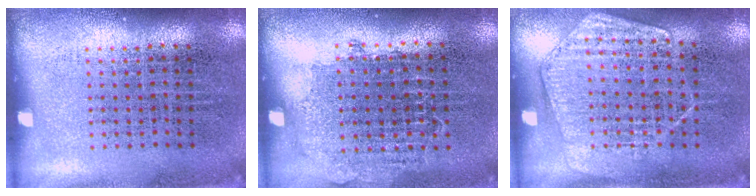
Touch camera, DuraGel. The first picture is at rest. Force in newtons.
{"total": 0.8, "press": 0.8, "slide": 0.3}
{"total": 1.4, "press": 1.4, "slide": 0.2}